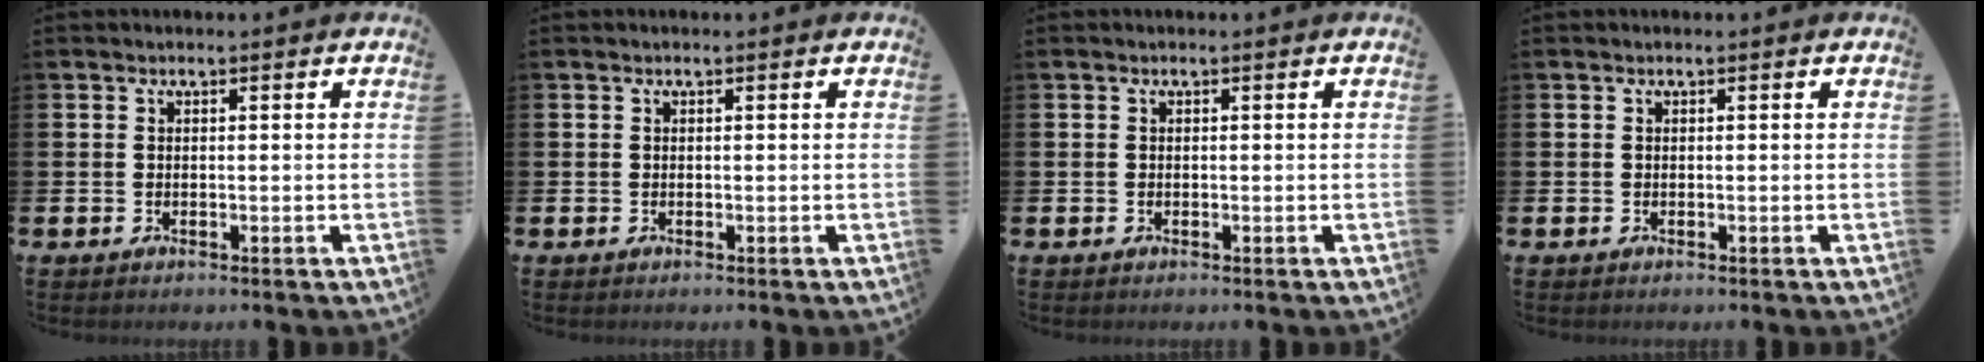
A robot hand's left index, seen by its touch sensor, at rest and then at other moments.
{"total": 0.0}
{"total": 0.0}
{"total": 0.0}